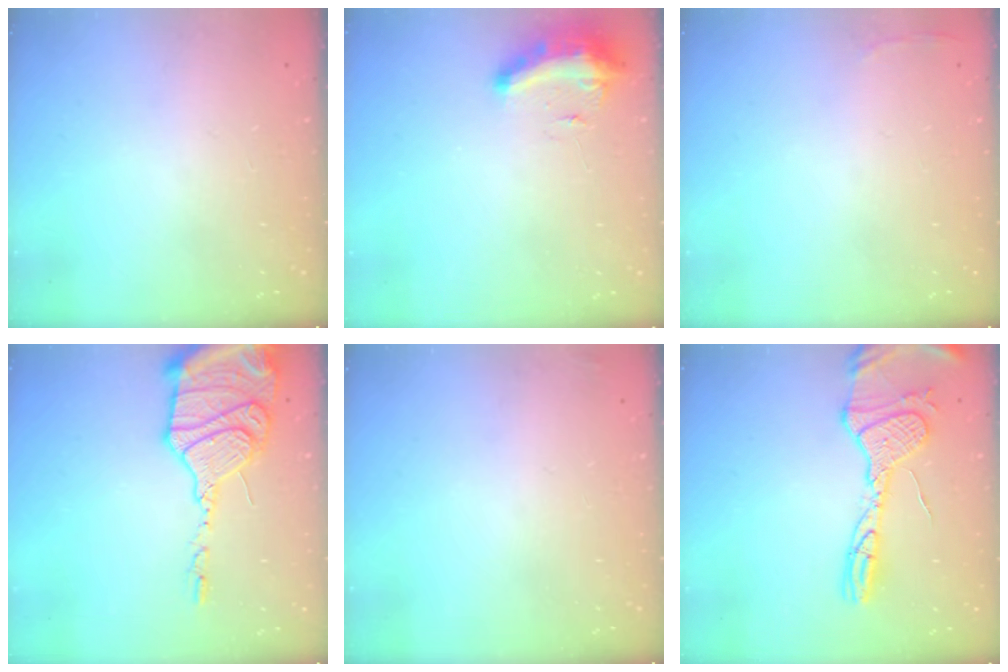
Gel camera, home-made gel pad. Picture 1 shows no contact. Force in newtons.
{"total": 9.8, "press": 9.8, "slide": 0.5}
{"total": 2.8, "press": 2.6, "slide": 0.9}
{"total": 20.5, "press": 19.8, "slide": 5.4}
{"total": 2.3, "press": 2.2, "slide": 0.8}
{"total": 17.0, "press": 17.0, "slide": 1.6}